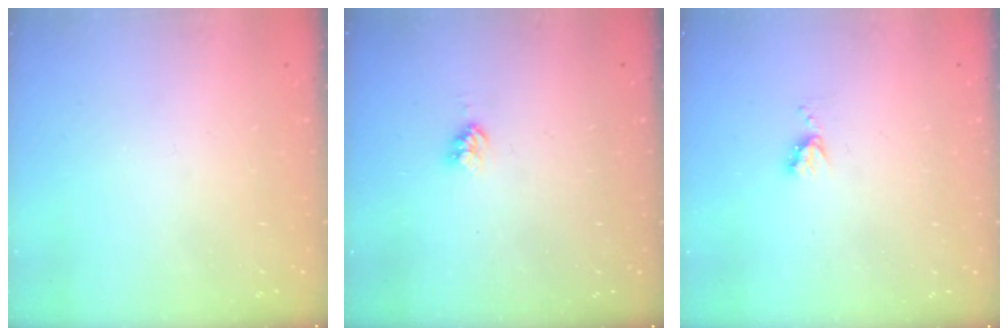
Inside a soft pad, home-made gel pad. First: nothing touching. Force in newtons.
{"total": 3.8, "press": 3.8, "slide": 0.3}
{"total": 3.8, "press": 3.8, "slide": 0.4}